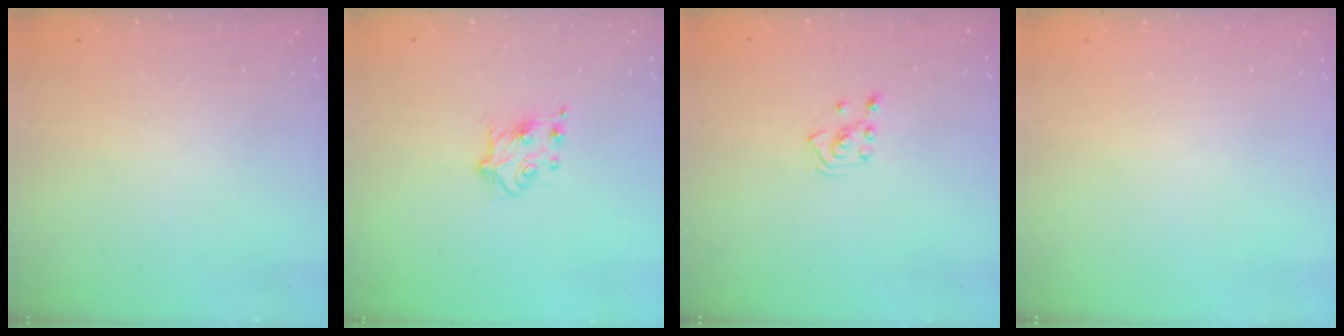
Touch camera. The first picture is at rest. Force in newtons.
{"total": 5.5, "press": 5.4, "slide": 1.0}
{"total": 2.5, "press": 2.3, "slide": 1.0}
{"total": 0.0}